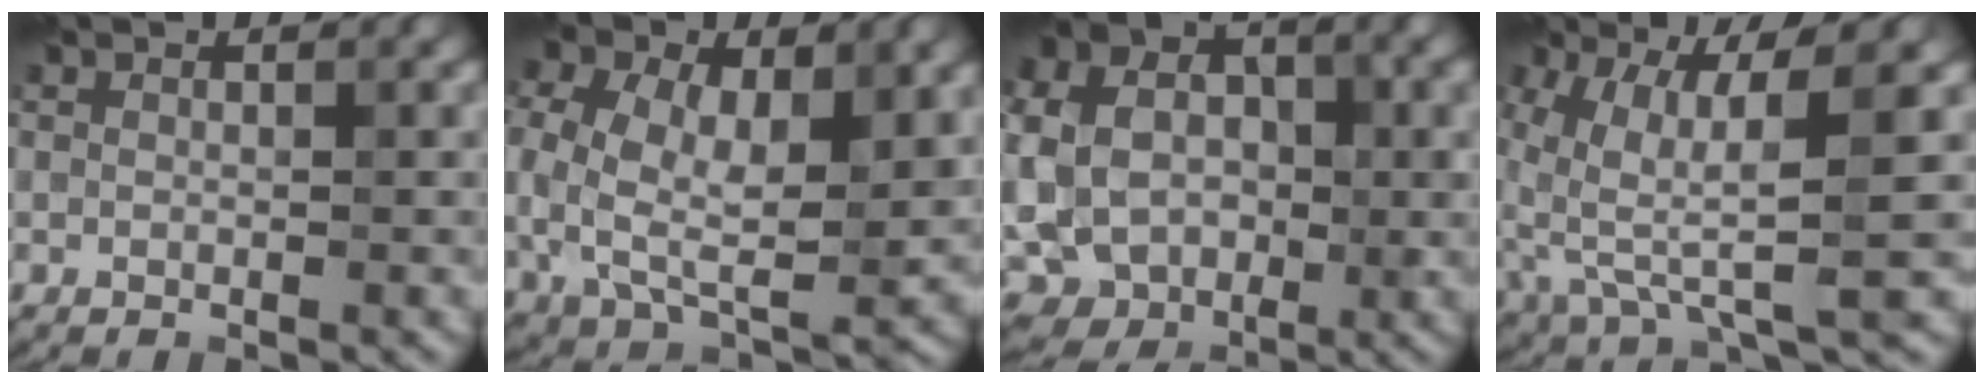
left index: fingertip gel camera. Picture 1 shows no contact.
{"total": 10.9, "force": [1.2, 6.9, 8.3], "torque": [-0.190, 0.000, 0.023]}
{"total": 13.0, "force": [0.2, 10.5, 7.6], "torque": [-0.166, 0.018, -0.003]}
{"total": 8.0, "force": [0.9, 2.4, 7.6], "torque": [-0.161, -0.004, 0.020]}